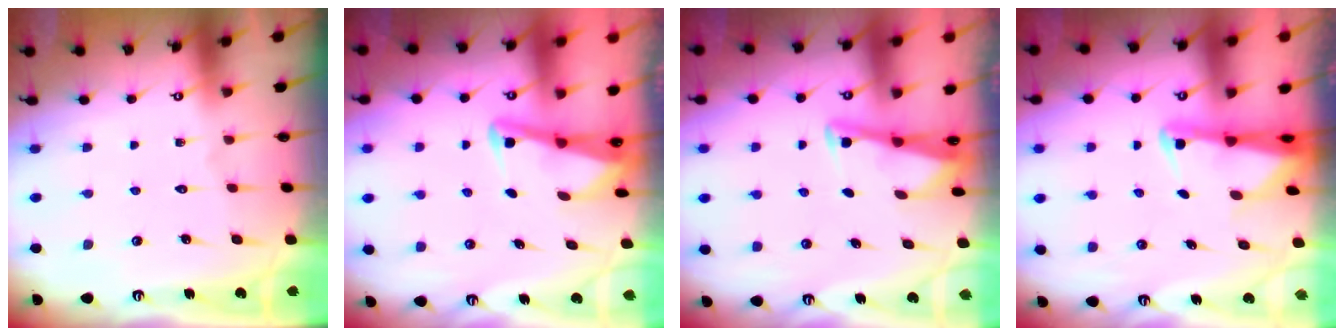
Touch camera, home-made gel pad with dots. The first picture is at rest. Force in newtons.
{"total": 3.0, "press": 3.0, "slide": 0.4}
{"total": 3.0, "press": 3.0, "slide": 0.3}
{"total": 2.6, "press": 2.6, "slide": 0.5}